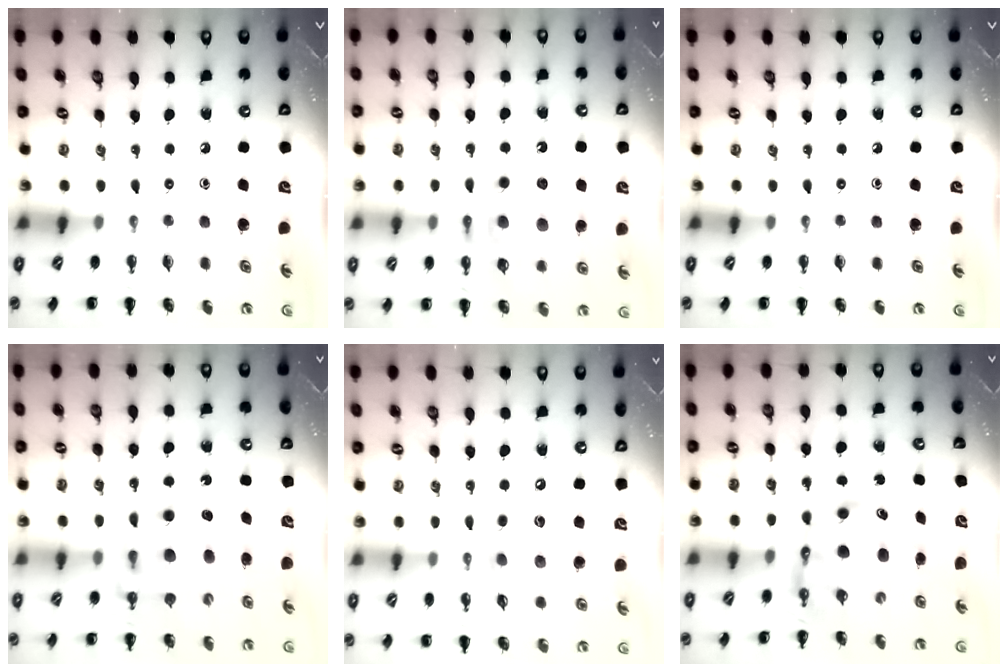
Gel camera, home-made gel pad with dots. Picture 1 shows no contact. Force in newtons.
{"total": 13.7, "press": 13.3, "slide": 3.3}
{"total": 0.0}
{"total": 12.7, "press": 12.4, "slide": 3.0}
{"total": 11.9, "press": 11.7, "slide": 1.9}
{"total": 6.5, "press": 6.2, "slide": 1.9}